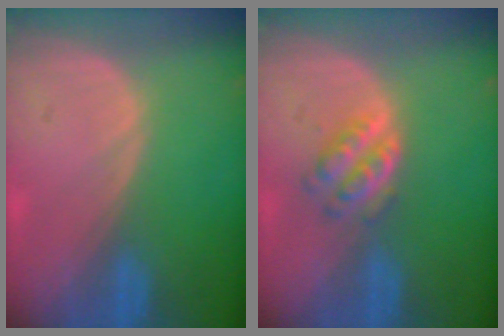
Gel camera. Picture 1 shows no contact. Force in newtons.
{"total": 4.1, "press": 4.0, "slide": 0.9}